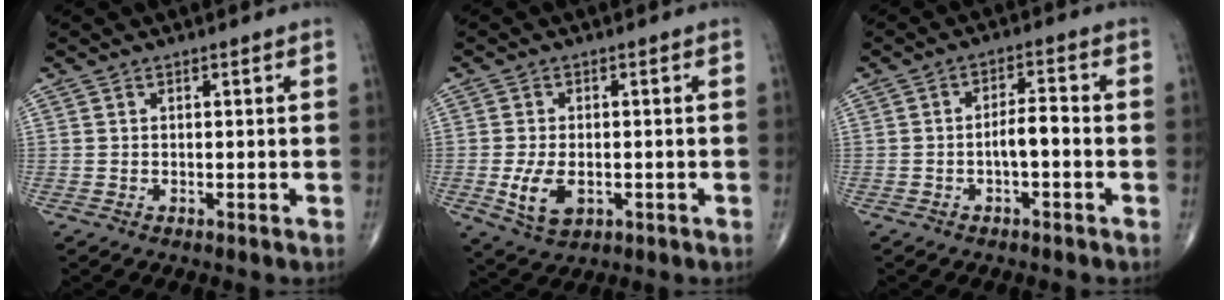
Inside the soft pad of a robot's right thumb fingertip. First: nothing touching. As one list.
[{"total": 6.6, "force": [-1.4, 3.9, 5.1], "torque": [-0.095, -0.006, -0.018]}, {"total": 4.1, "force": [-1.2, 1.4, 3.6], "torque": [-0.057, 0.022, -0.023]}]